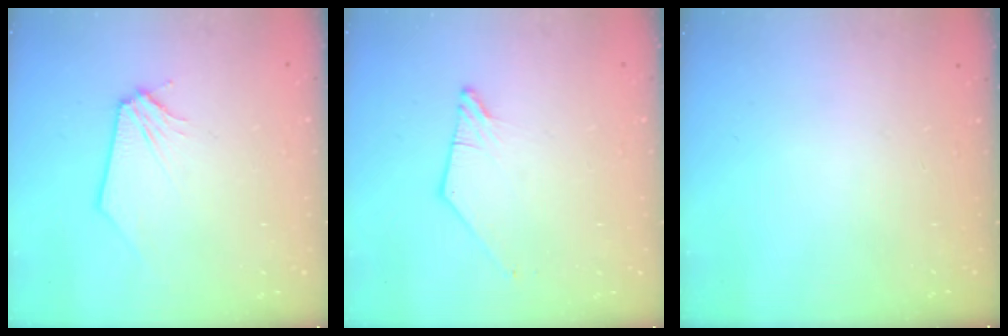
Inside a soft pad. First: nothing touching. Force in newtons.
{"total": 1.3, "press": 1.2, "slide": 0.3}
{"total": 0.0}